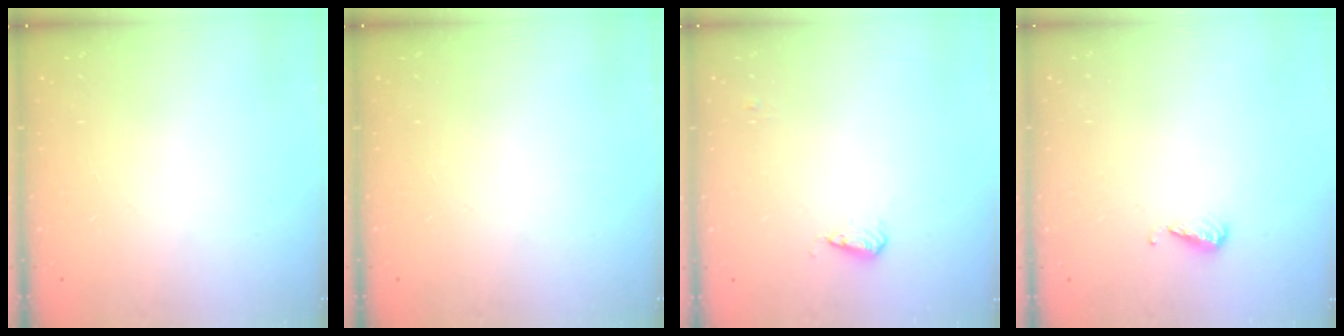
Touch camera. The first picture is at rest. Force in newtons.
{"total": 0.0}
{"total": 5.5, "press": 5.4, "slide": 0.9}
{"total": 4.9, "press": 4.9, "slide": 0.5}